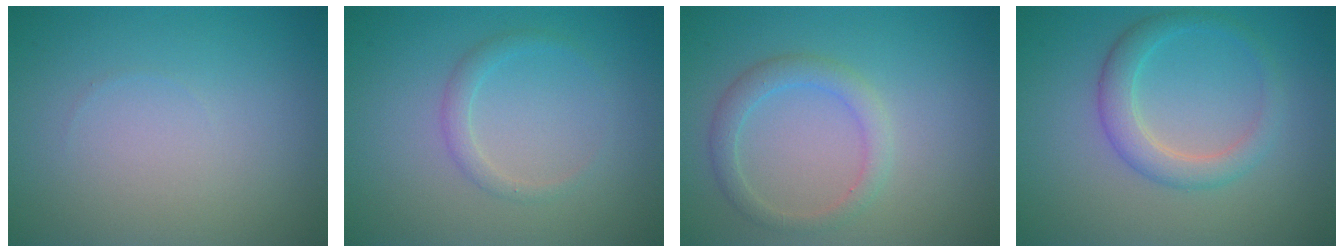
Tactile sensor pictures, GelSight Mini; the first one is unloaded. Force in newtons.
{"total": 1.4, "press": 1.4, "slide": 0.2}
{"total": 2.2, "press": 2.2, "slide": 0.1}
{"total": 3.0, "press": 3.0, "slide": 0.2}